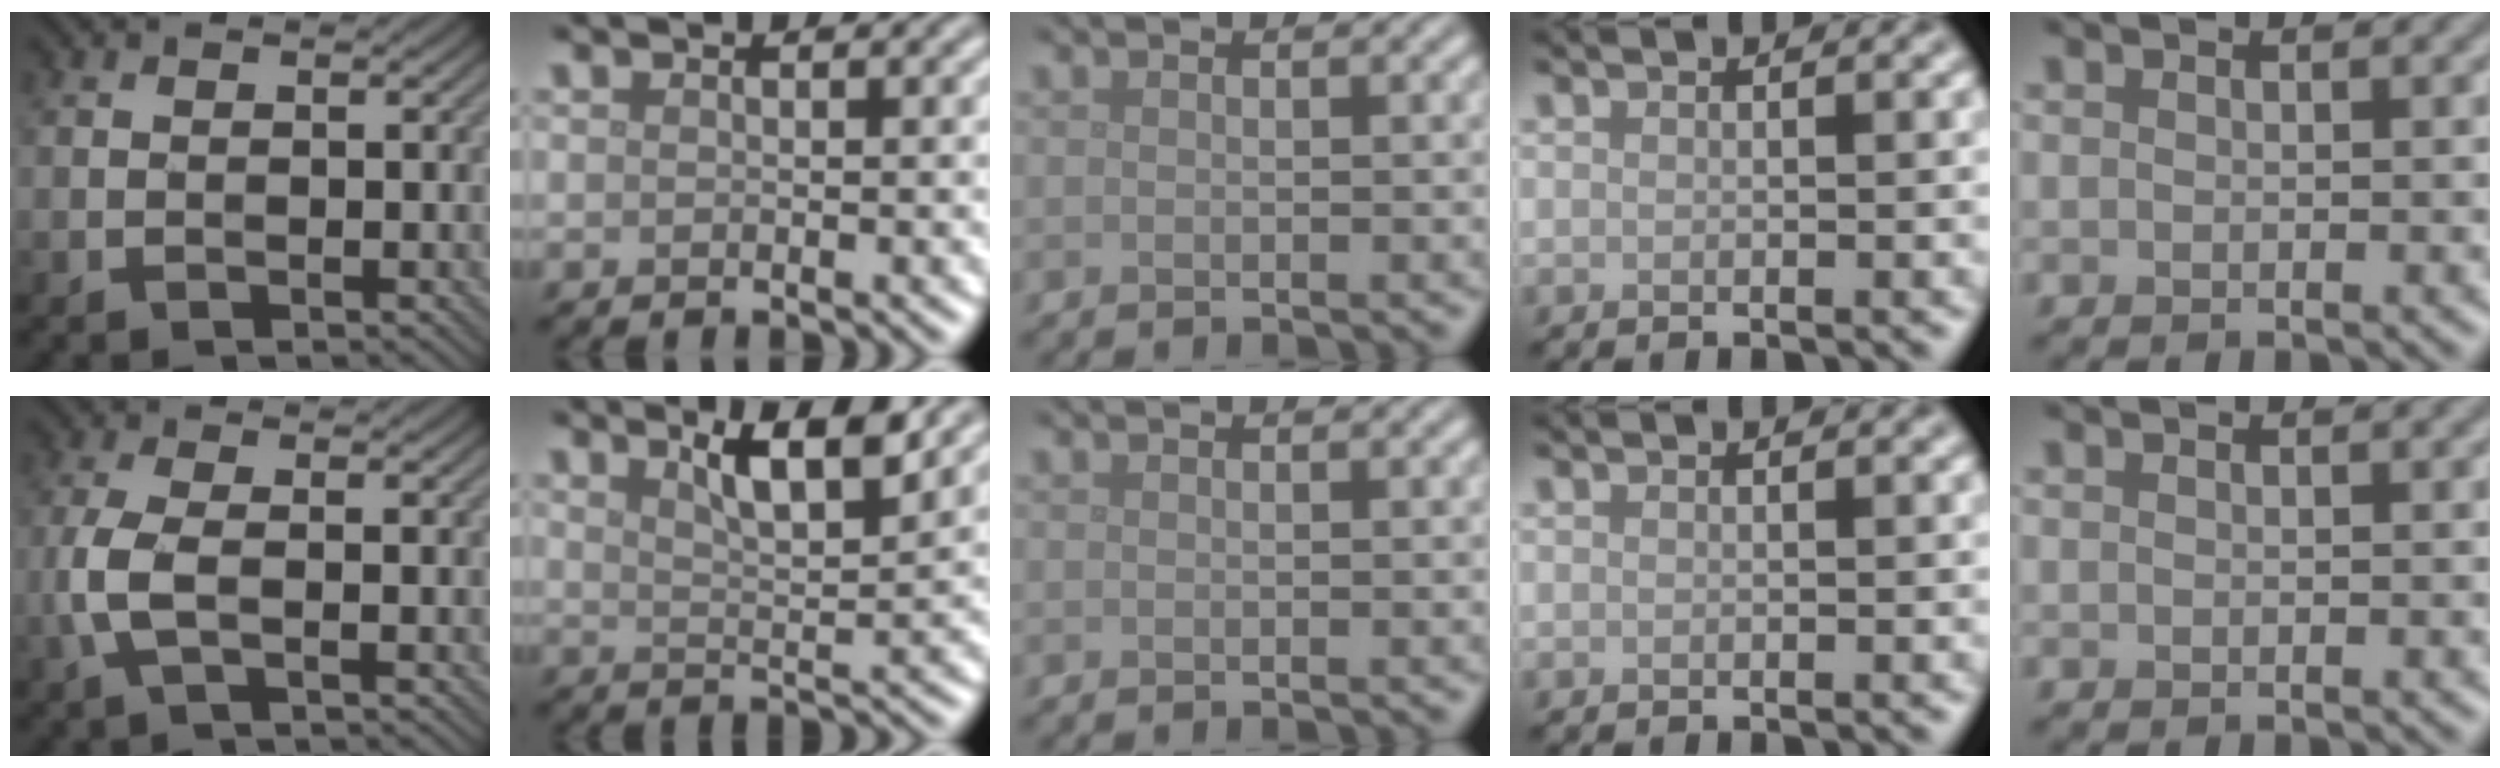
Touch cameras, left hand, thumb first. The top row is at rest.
{"thumb": {"total": 4.3, "force": [-1.0, 1.5, 3.9], "torque": [-0.105, 0.002, -0.026]}, "index": {"total": 5.0, "force": [3.1, 1.1, 3.8], "torque": [-0.055, 0.005, 0.051]}}